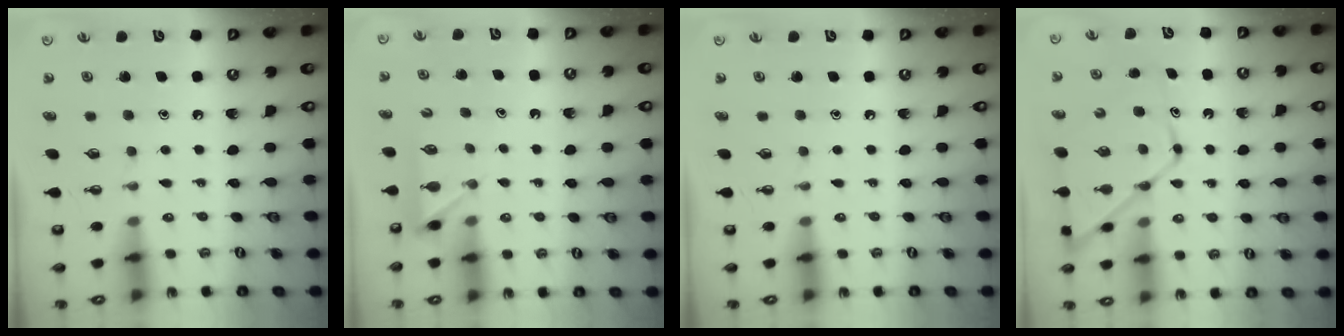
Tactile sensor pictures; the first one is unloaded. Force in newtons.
{"total": 3.0, "press": 2.9, "slide": 0.4}
{"total": 0.0}
{"total": 12.3, "press": 12.2, "slide": 1.3}